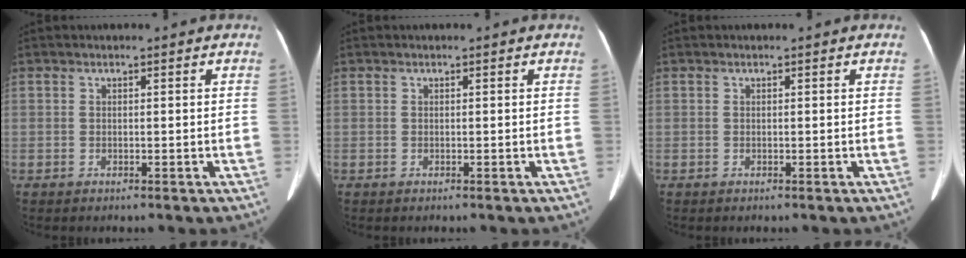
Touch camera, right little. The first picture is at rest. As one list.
[{"total": 0.0}, {"total": 0.0}]